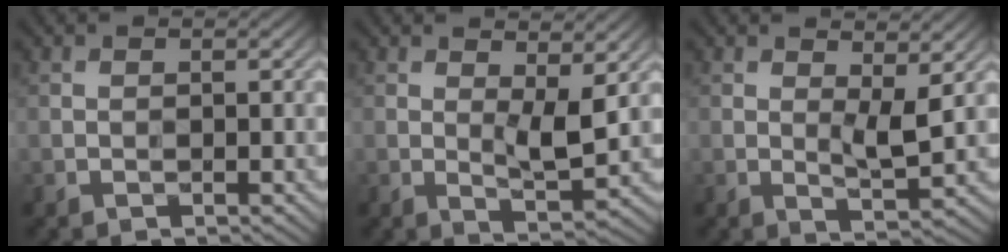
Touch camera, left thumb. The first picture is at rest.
{"total": 4.5, "force": [1.3, 1.3, 4.1], "torque": [-0.079, -0.006, 0.025]}
{"total": 3.6, "force": [1.2, 0.9, 3.2], "torque": [-0.065, -0.006, 0.022]}